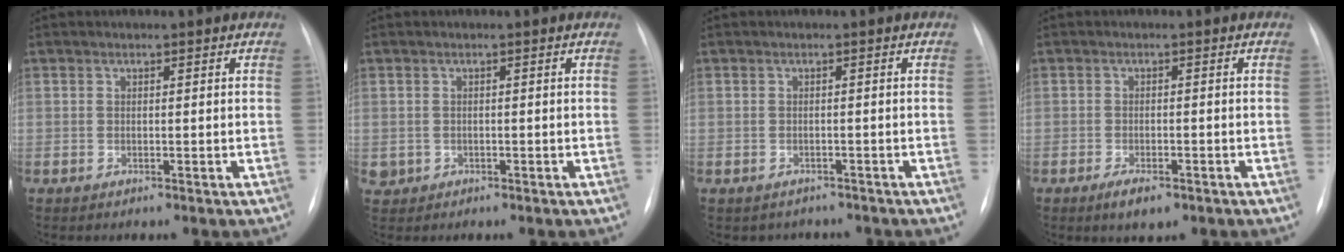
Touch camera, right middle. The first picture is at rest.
{"total": 1.5, "force": [-0.3, 1.5, 0.2], "torque": [-0.001, 0.004, 0.001]}
{"total": 3.0, "force": [-2.5, 1.6, -0.2], "torque": [-0.001, 0.012, -0.032]}
{"total": 3.4, "force": [-2.1, 1.3, 2.4], "torque": [-0.045, -0.003, -0.029]}